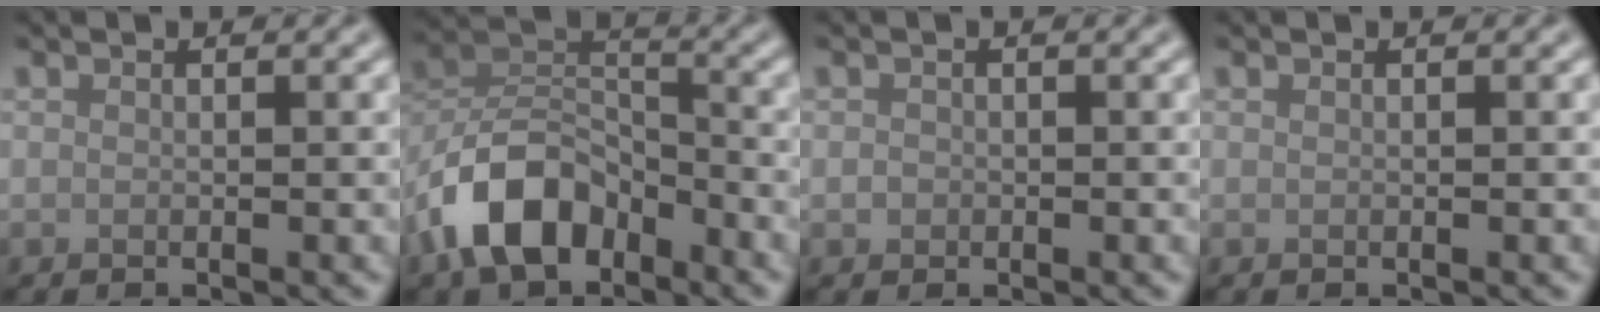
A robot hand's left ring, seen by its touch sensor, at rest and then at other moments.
{"total": 7.9, "force": [-4.7, 4.6, 4.4], "torque": [-0.080, 0.007, -0.098]}
{"total": 0.7, "force": [-0.1, 0.6, 0.1], "torque": [0.001, -0.003, -0.004]}
{"total": 0.0}